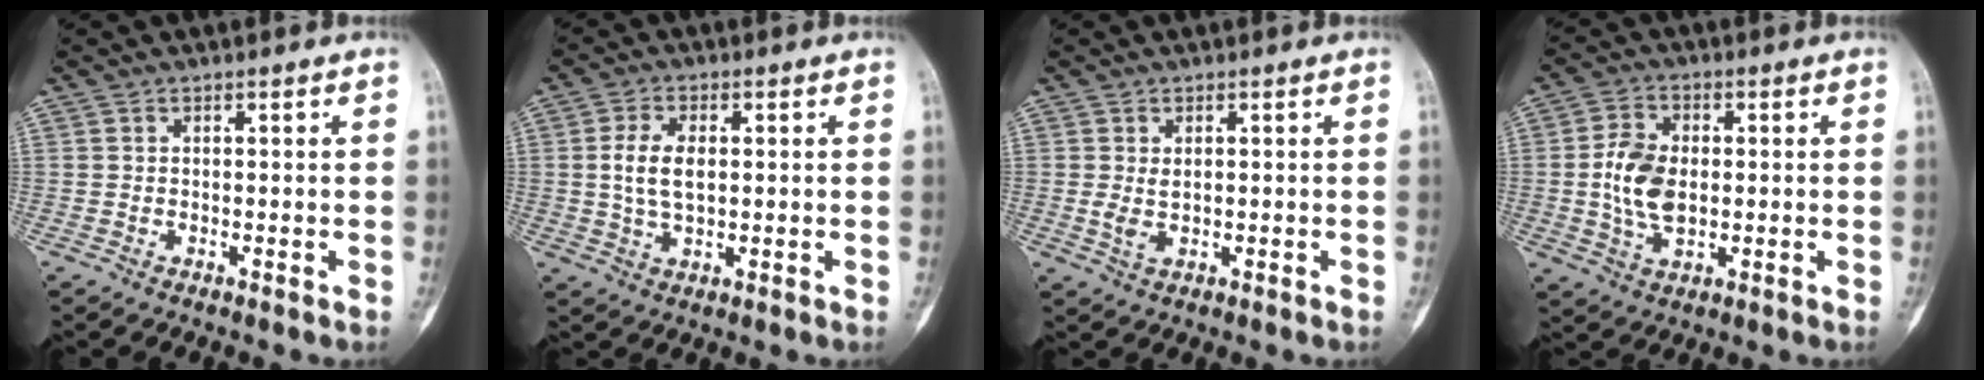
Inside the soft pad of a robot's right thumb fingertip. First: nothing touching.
{"total": 6.4, "force": [0.6, 3.5, 5.3], "torque": [-0.108, 0.000, 0.013]}
{"total": 2.5, "force": [0.2, 1.3, 2.1], "torque": [-0.044, -0.003, 0.012]}
{"total": 9.0, "force": [-0.2, 5.6, 7.0], "torque": [-0.131, 0.002, -0.005]}